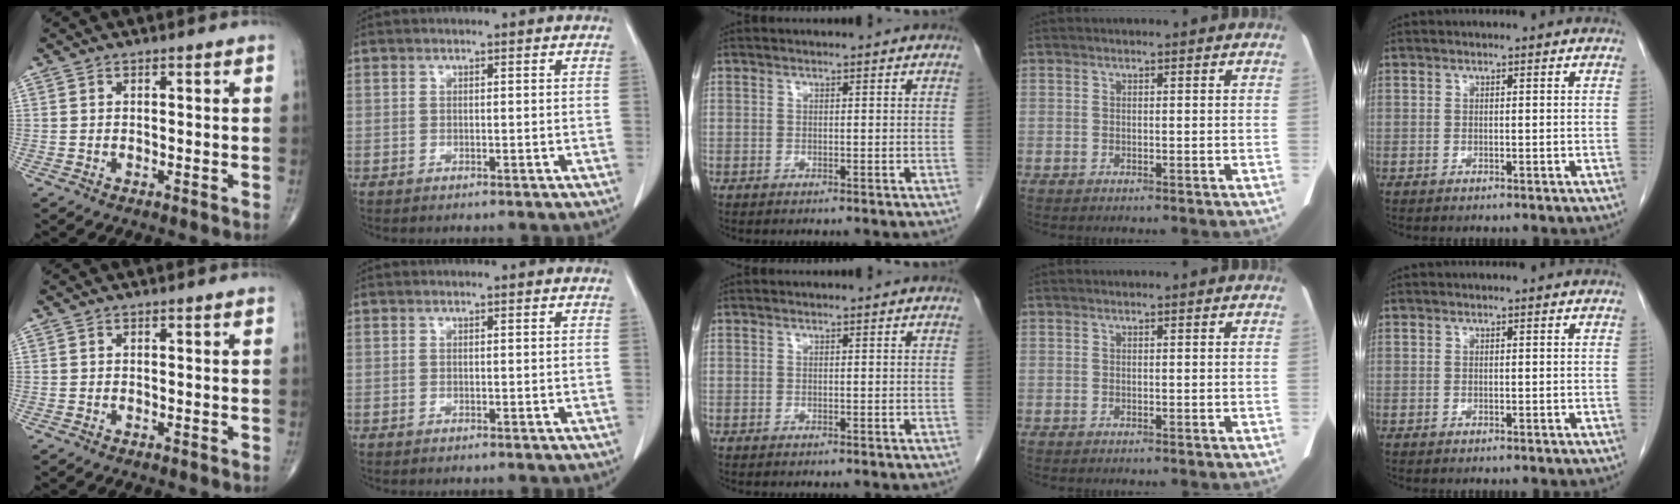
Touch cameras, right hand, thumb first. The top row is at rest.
{}